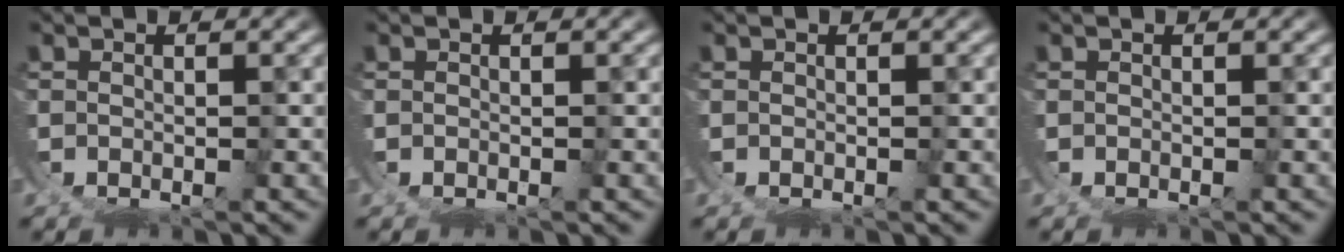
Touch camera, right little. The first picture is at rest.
{"total": 0.0}
{"total": 0.0}
{"total": 0.0}